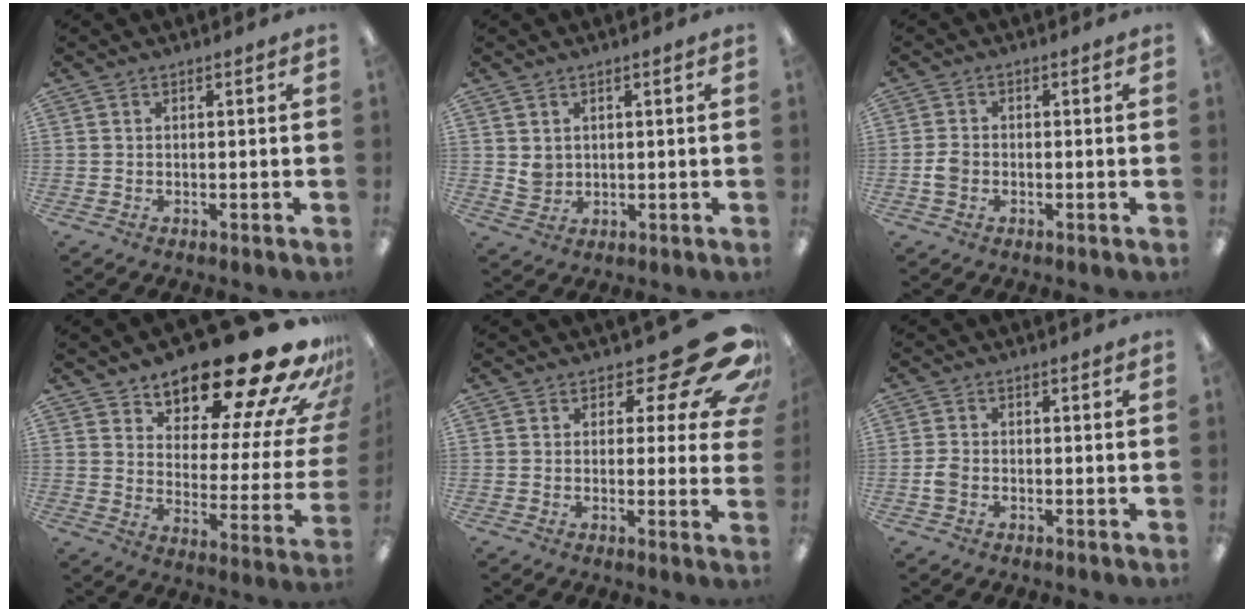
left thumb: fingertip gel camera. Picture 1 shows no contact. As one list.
[{"total": 3.6, "force": [1.7, 2.6, 1.7], "torque": [-0.029, -0.003, 0.032]}, {"total": 3.3, "force": [-1.2, 2.4, 1.9], "torque": [-0.032, 0.009, -0.020]}, {"total": 23.2, "force": [18.5, 6.8, 12.2], "torque": [-0.160, -0.139, 0.300]}, {"total": 14.8, "force": [8.4, 6.1, 10.6], "torque": [-0.136, -0.062, 0.141]}, {"total": 2.8, "force": [-1.1, 1.9, 1.8], "torque": [-0.030, 0.007, -0.018]}]